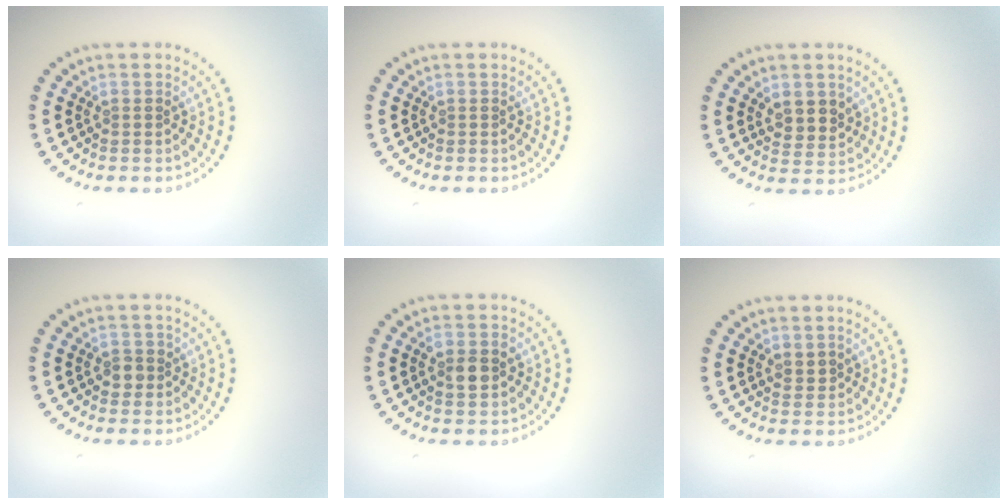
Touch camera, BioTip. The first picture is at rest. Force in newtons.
{"total": 0.0}
{"total": 2.5, "press": 2.3, "slide": 1.1}
{"total": 1.4, "press": 1.2, "slide": 0.6}
{"total": 2.3, "press": 2.3, "slide": 0.2}
{"total": 0.7, "press": 0.5, "slide": 0.5}